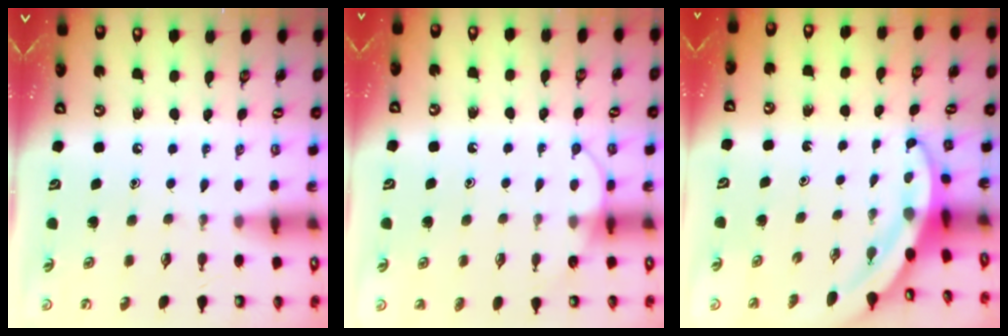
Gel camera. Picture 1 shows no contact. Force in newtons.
{"total": 6.5, "press": 6.4, "slide": 0.6}
{"total": 3.6, "press": 3.6, "slide": 0.1}